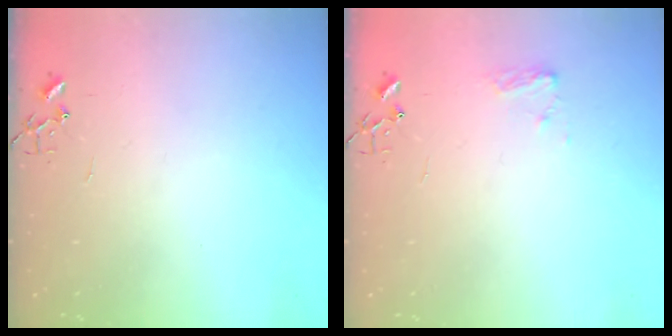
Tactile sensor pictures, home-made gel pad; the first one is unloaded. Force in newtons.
{"total": 7.2, "press": 7.2, "slide": 0.5}